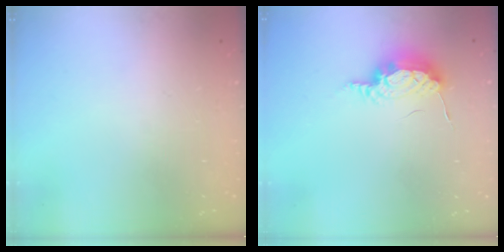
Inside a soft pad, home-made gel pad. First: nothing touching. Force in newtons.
{"total": 11.2, "press": 8.7, "slide": 7.0}